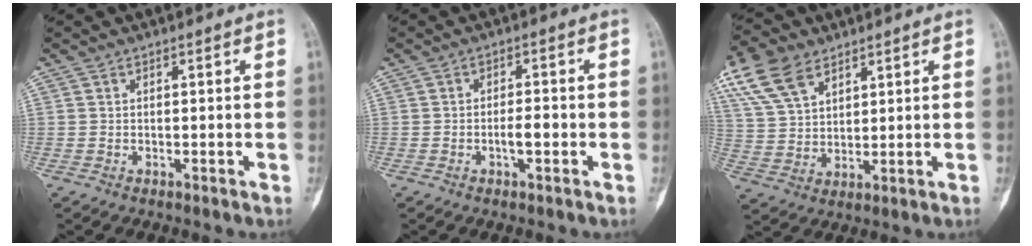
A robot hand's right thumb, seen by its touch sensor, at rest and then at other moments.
{"total": 3.1, "force": [-0.9, 1.1, 2.7], "torque": [-0.042, 0.008, -0.017]}
{"total": 12.4, "force": [7.2, 7.2, 7.0], "torque": [-0.131, -0.010, 0.146]}